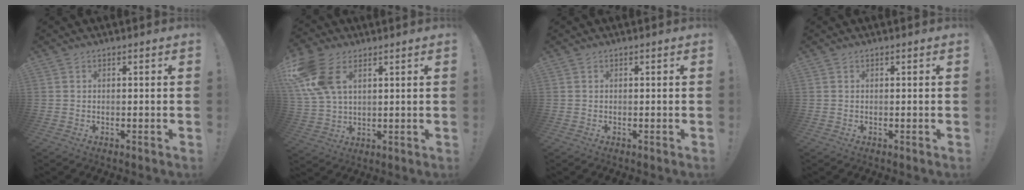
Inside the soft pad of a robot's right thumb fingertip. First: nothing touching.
{"total": 13.8, "force": [6.0, 8.5, 9.1], "torque": [-0.188, -0.015, 0.116]}
{"total": 0.0}
{"total": 0.0}